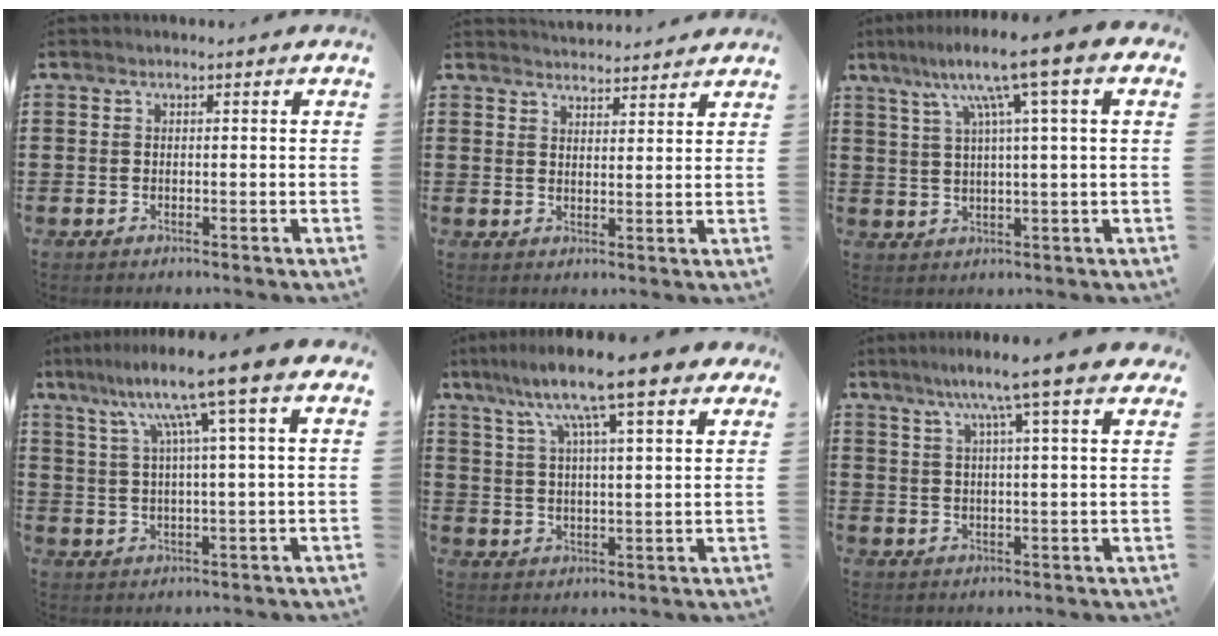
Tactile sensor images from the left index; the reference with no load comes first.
{"total": 3.2, "force": [3.2, 0.2, -0.1], "torque": [-0.007, -0.010, 0.059]}
{"total": 9.8, "force": [4.5, -0.1, 8.7], "torque": [-0.179, -0.004, 0.069]}
{"total": 11.0, "force": [6.0, -0.2, 9.3], "torque": [-0.185, -0.010, 0.092]}
{"total": 11.7, "force": [8.3, 1.8, 8.0], "torque": [-0.163, -0.021, 0.137]}
{"total": 8.1, "force": [5.8, -0.1, 5.6], "torque": [-0.120, -0.017, 0.093]}